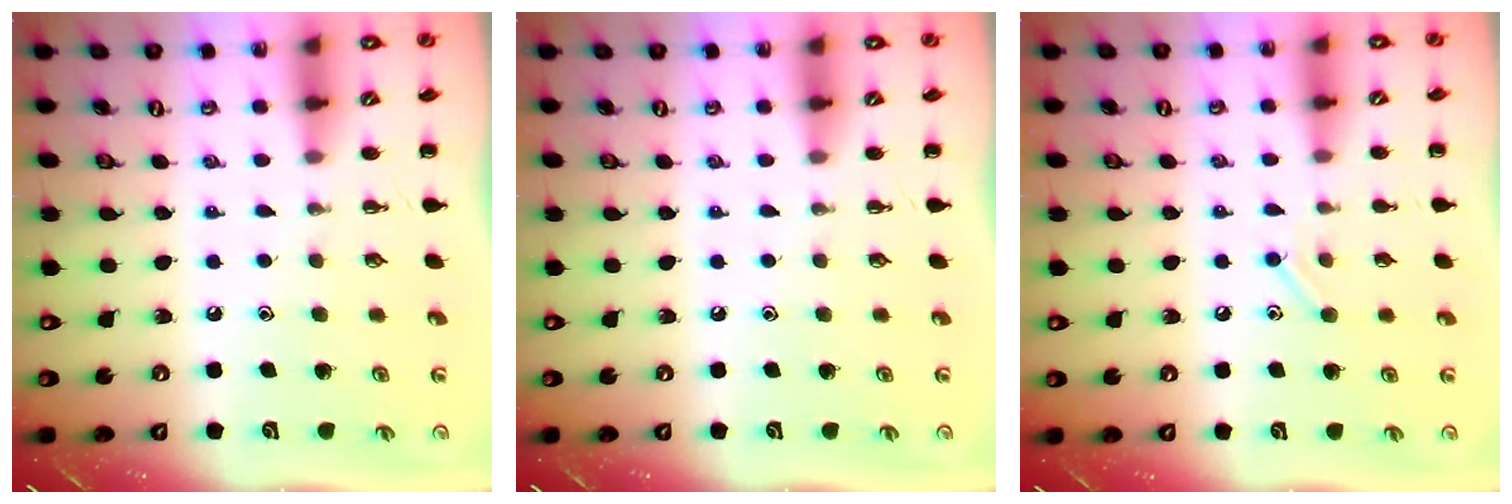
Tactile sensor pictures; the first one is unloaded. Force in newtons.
{"total": 0.0}
{"total": 7.1, "press": 6.9, "slide": 1.3}